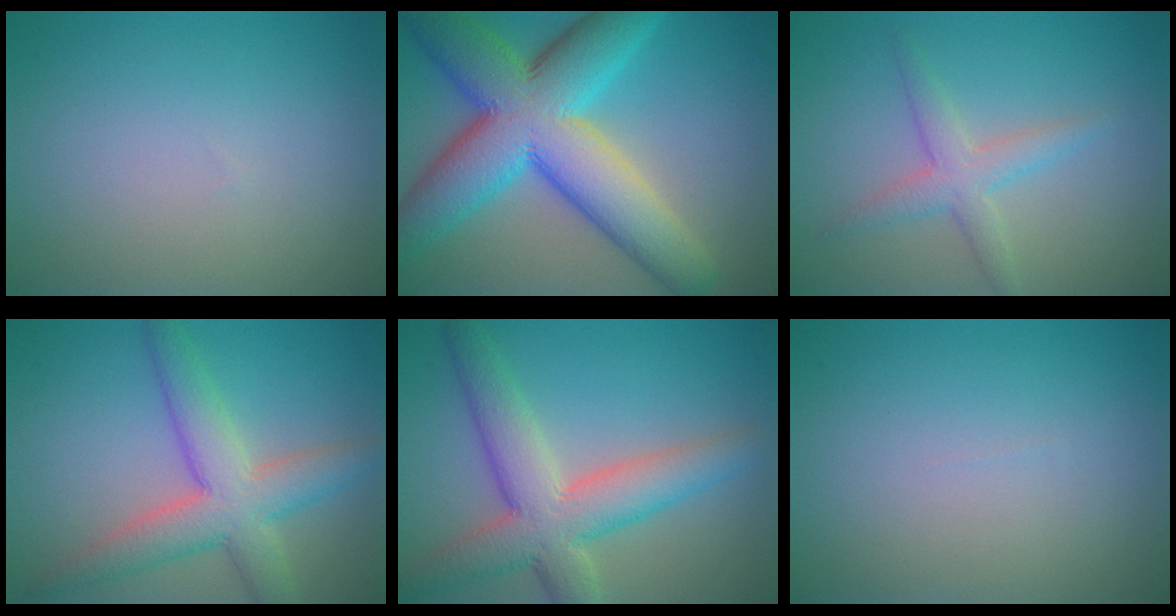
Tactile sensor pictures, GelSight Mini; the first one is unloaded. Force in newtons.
{"total": 13.3, "press": 13.3, "slide": 0.5}
{"total": 2.8, "press": 2.8, "slide": 0.0}
{"total": 6.3, "press": 6.3, "slide": 0.4}
{"total": 7.4, "press": 7.4, "slide": 0.5}
{"total": 0.0}